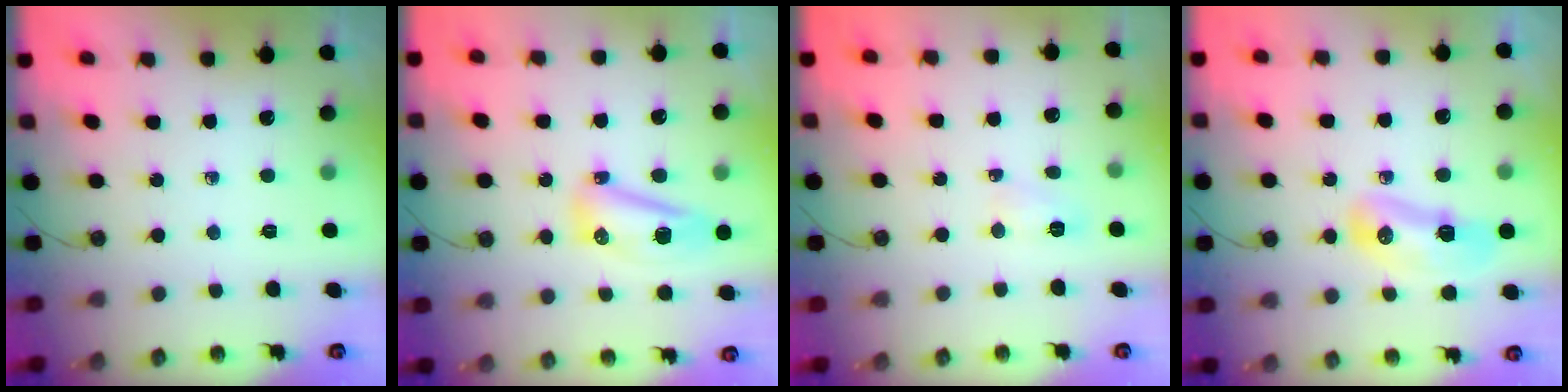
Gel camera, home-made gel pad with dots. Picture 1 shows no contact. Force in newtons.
{"total": 10.8, "press": 10.7, "slide": 1.2}
{"total": 3.5, "press": 3.5, "slide": 0.5}
{"total": 9.9, "press": 9.8, "slide": 0.9}